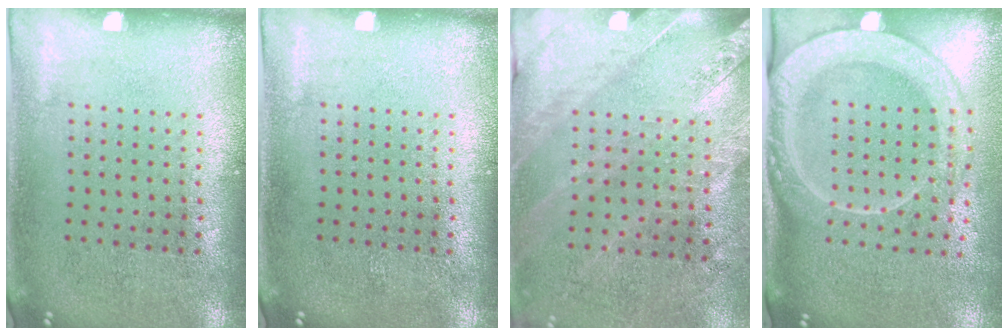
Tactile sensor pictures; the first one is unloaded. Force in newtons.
{"total": 0.0}
{"total": 2.5, "press": 2.3, "slide": 0.8}
{"total": 2.4, "press": 2.1, "slide": 1.2}